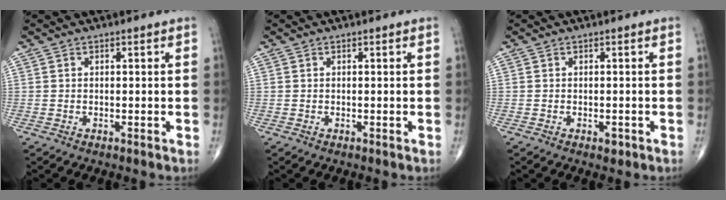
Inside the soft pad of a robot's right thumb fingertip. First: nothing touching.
{"total": 0.0}
{"total": 1.1, "force": [-0.5, 0.7, 0.7], "torque": [-0.006, 0.000, -0.006]}